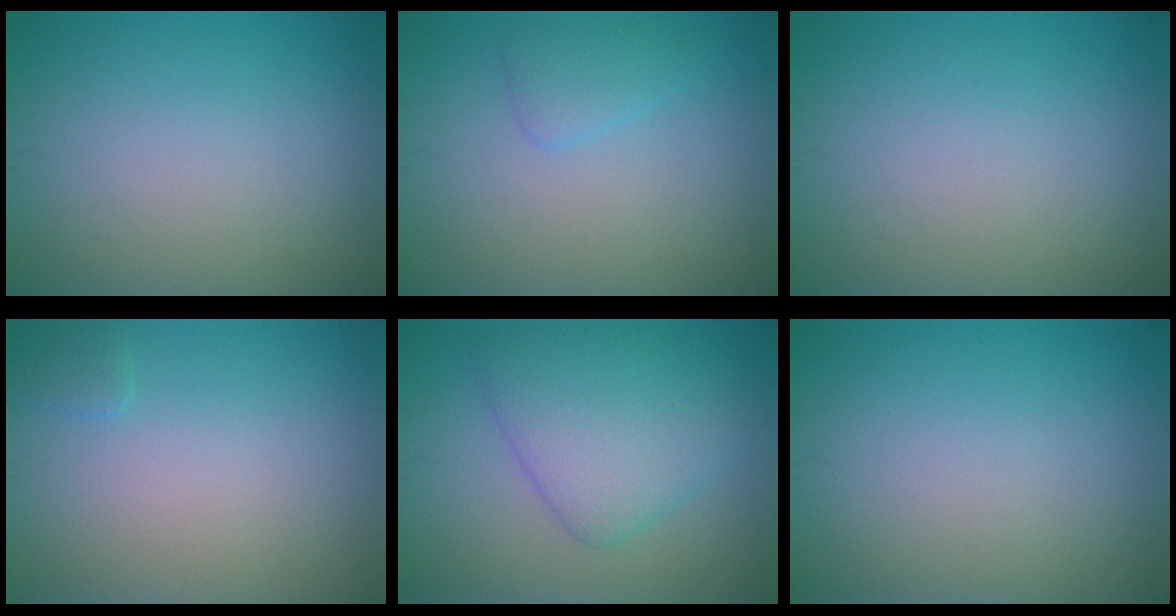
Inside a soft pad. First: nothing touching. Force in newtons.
{"total": 1.7, "press": 1.7, "slide": 0.1}
{"total": 0.0}
{"total": 0.7, "press": 0.7, "slide": 0.1}
{"total": 5.7, "press": 5.7, "slide": 0.1}
{"total": 0.0}